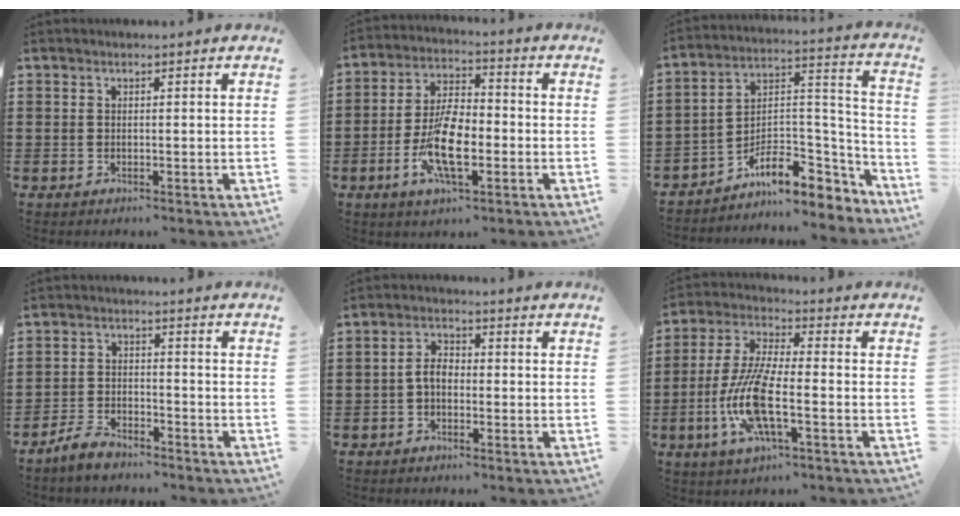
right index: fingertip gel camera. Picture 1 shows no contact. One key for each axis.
{"total": 10.3, "fx": -2.9, "fy": 4.2, "fz": 9.0, "tx": -0.186, "ty": -0.007, "tz": -0.052}
{"total": 8.9, "fx": -5.8, "fy": 4.6, "fz": 4.9, "tx": -0.090, "ty": 0.005, "tz": -0.106}
{"total": 3.9, "fx": -3.6, "fy": 0.8, "fz": 1.1, "tx": -0.037, "ty": 0.006, "tz": -0.077}
{"total": 3.2, "fx": -1.0, "fy": 1.9, "fz": 2.5, "tx": -0.062, "ty": 0.000, "tz": -0.024}
{"total": 11.0, "fx": -3.6, "fy": 3.0, "fz": 9.9, "tx": -0.224, "ty": -0.016, "tz": -0.069}